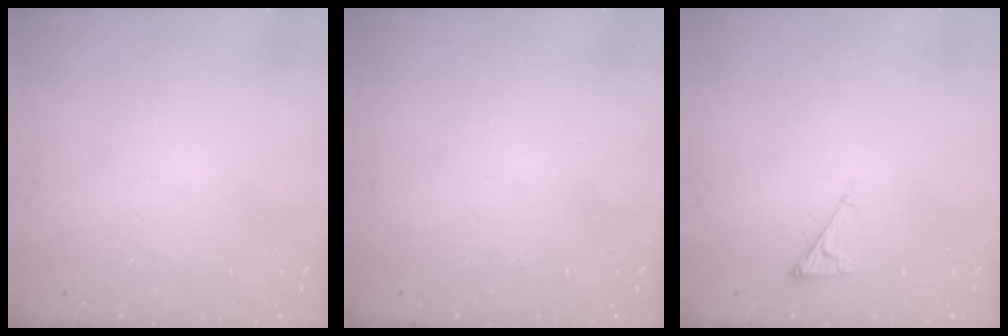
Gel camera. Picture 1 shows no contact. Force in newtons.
{"total": 0.0}
{"total": 2.8, "press": 2.7, "slide": 0.4}